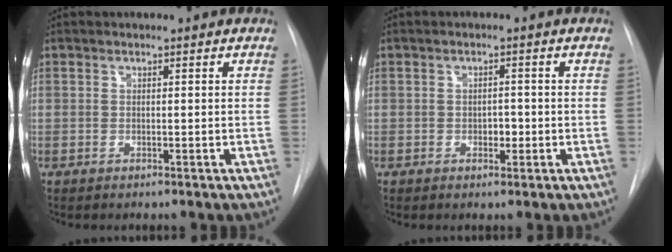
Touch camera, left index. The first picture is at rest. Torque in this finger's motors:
{"motor_torque": [0.11, 0.06, 0.01, 0.00]}